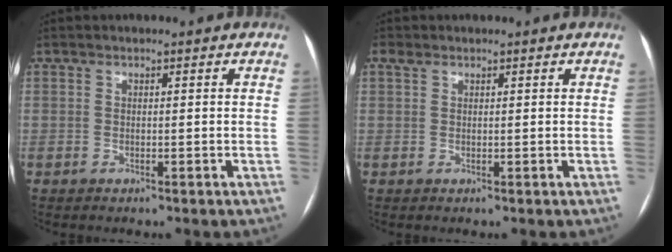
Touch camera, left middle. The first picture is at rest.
{"total": 1.0, "force": [0.8, 0.6, 0.4], "torque": [-0.012, 0.014, 0.016]}